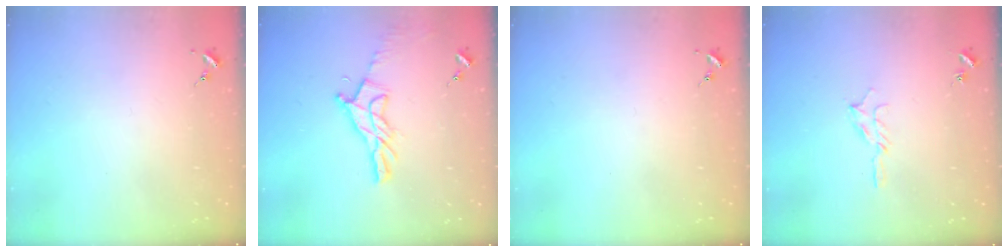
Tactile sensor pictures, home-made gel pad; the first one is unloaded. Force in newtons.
{"total": 11.0, "press": 11.0, "slide": 0.5}
{"total": 0.0}
{"total": 5.8, "press": 5.7, "slide": 0.8}